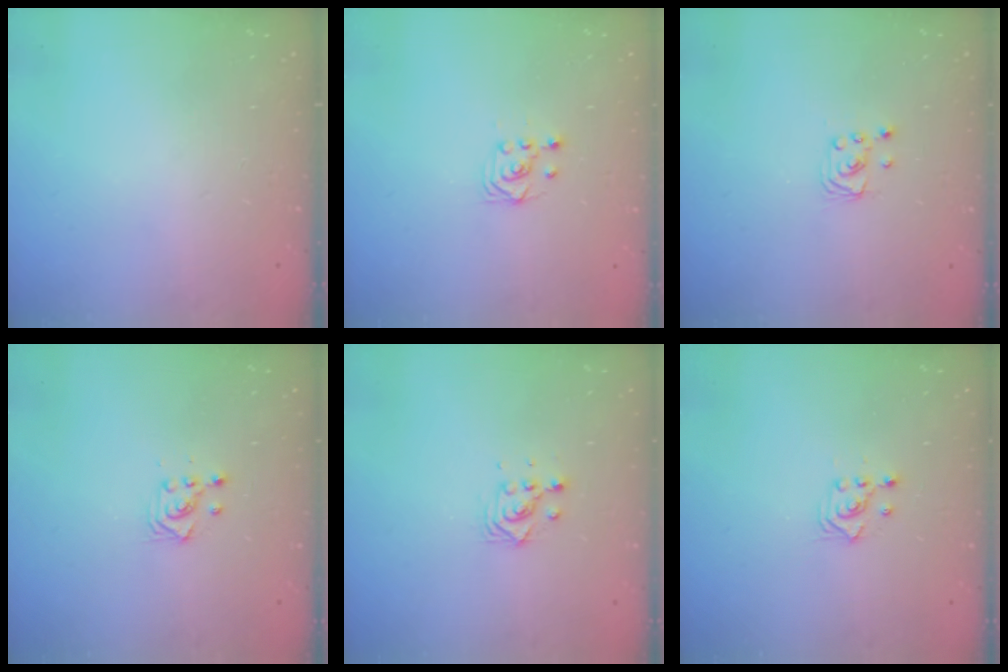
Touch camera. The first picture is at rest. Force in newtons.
{"total": 2.5, "press": 2.2, "slide": 1.2}
{"total": 1.9, "press": 1.9, "slide": 0.1}
{"total": 3.0, "press": 2.9, "slide": 0.8}
{"total": 3.8, "press": 3.8, "slide": 0.3}
{"total": 2.9, "press": 2.9, "slide": 0.2}